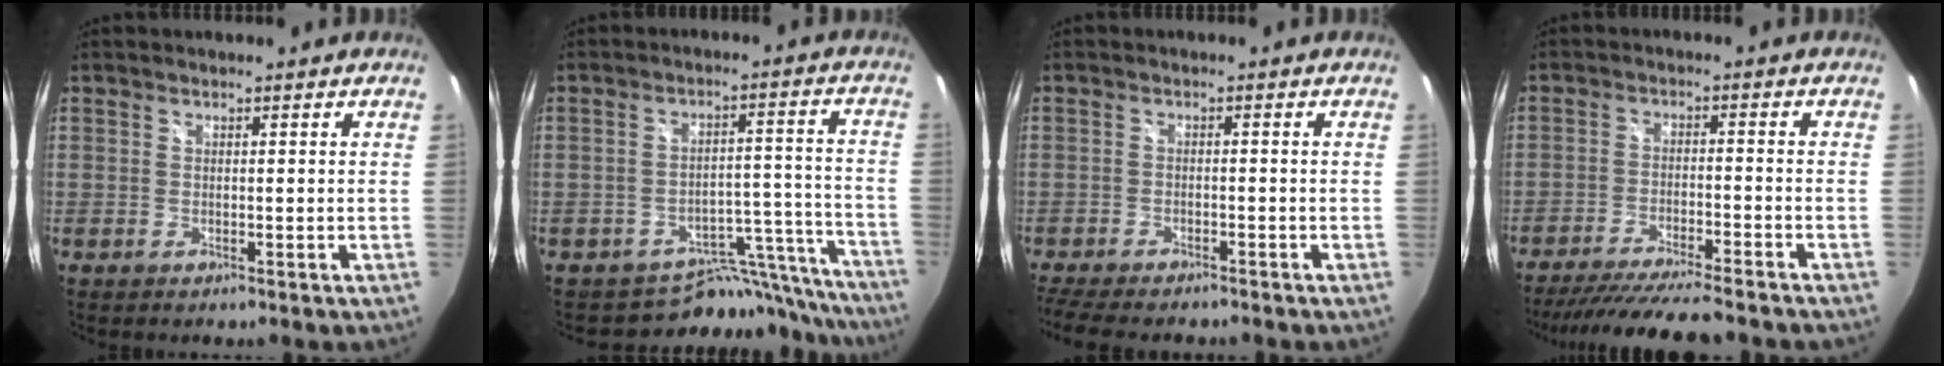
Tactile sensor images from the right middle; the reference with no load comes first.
{"total": 14.3, "force": [-13.5, 4.7, 0.3], "torque": [0.023, 0.061, -0.181]}
{"total": 9.6, "force": [-8.4, 1.9, 4.3], "torque": [-0.106, -0.028, -0.139]}
{"total": 15.0, "force": [-13.3, 1.2, 6.8], "torque": [-0.138, -0.018, -0.210]}